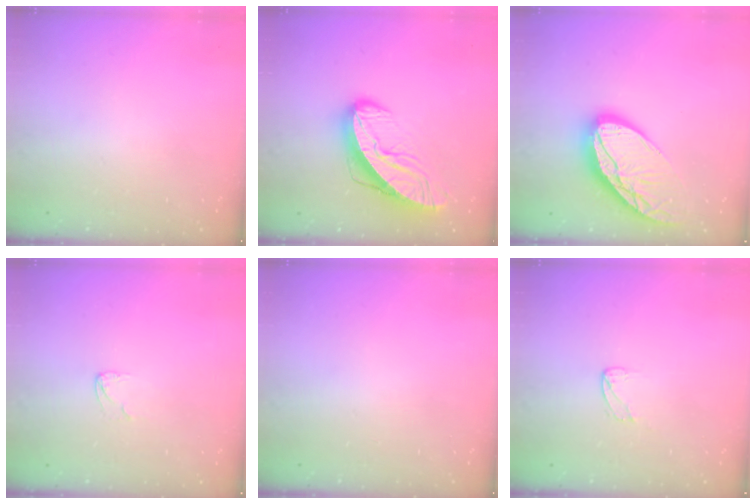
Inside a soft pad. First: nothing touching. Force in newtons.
{"total": 13.2, "press": 13.1, "slide": 1.0}
{"total": 18.5, "press": 18.4, "slide": 1.6}
{"total": 3.1, "press": 3.1, "slide": 0.2}
{"total": 0.0}
{"total": 2.4, "press": 2.4, "slide": 0.1}